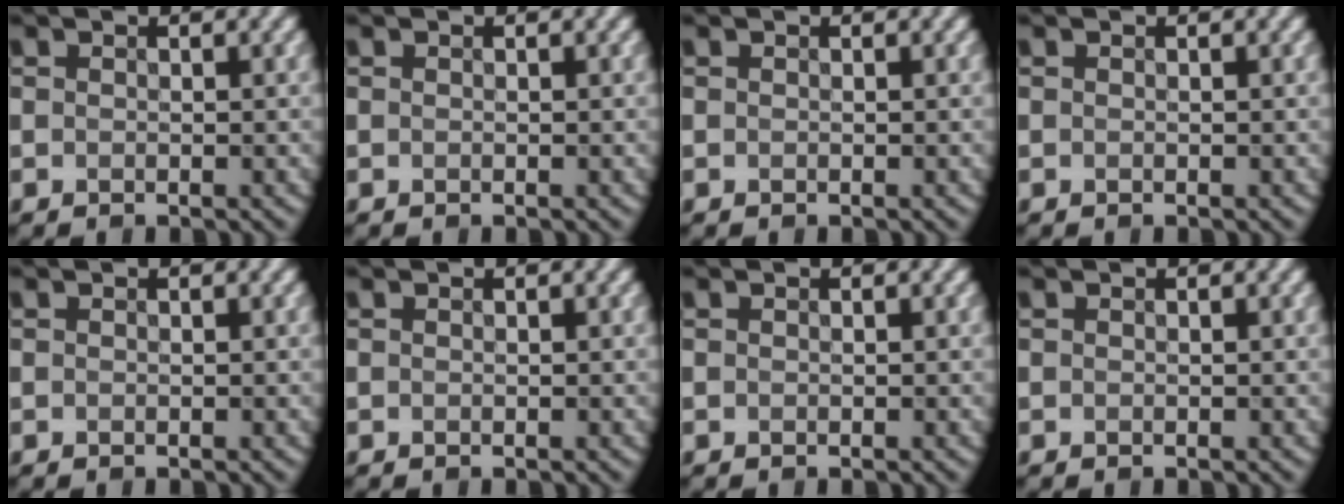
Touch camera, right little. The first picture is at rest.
{"total": 0.0}
{"total": 0.0}
{"total": 0.0}
{"total": 0.0}
{"total": 0.0}
{"total": 0.0}
{"total": 0.0}